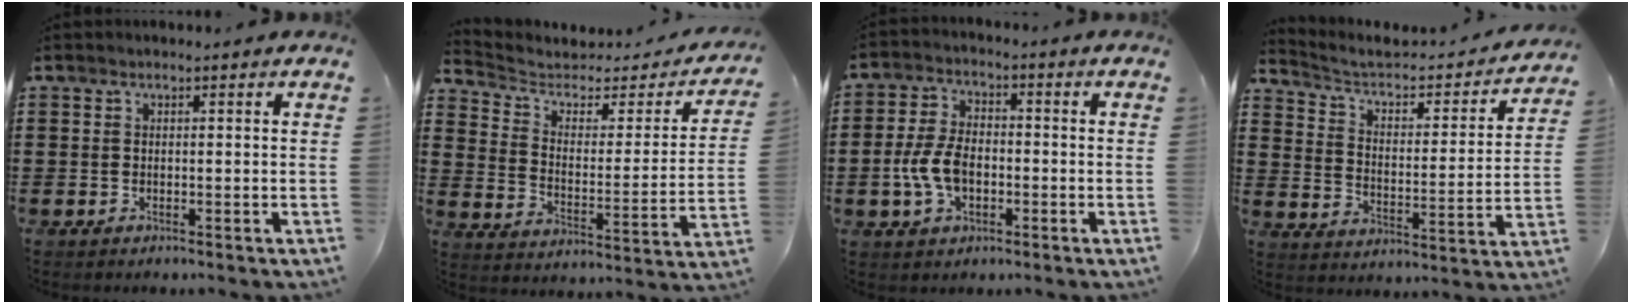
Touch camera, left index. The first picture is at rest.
{"total": 3.8, "force": [2.9, 2.1, 1.4], "torque": [-0.050, -0.019, 0.043]}
{"total": 7.2, "force": [-1.8, 4.2, 5.6], "torque": [-0.137, -0.001, -0.040]}
{"total": 4.3, "force": [3.7, 1.3, 1.8], "torque": [-0.057, -0.029, 0.054]}